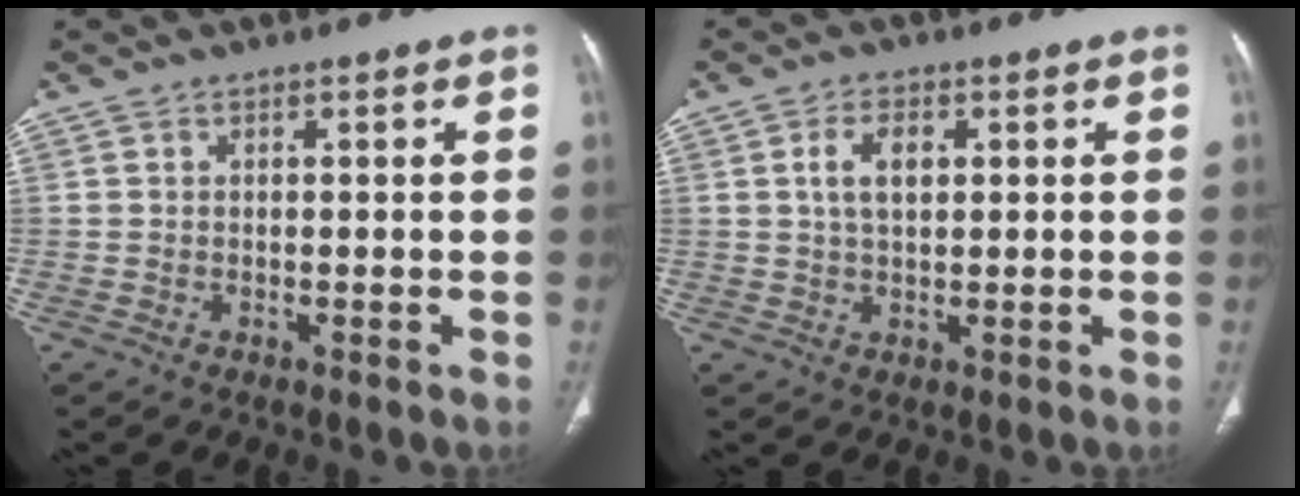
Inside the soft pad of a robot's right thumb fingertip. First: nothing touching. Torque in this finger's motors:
{"motor_torque": [0.22, 1.62, 0.90, -0.22, 0.20]}